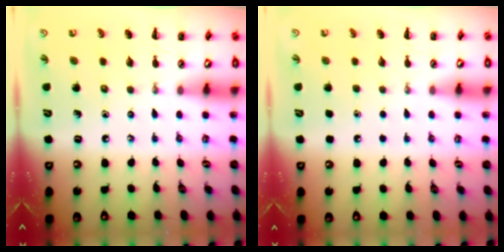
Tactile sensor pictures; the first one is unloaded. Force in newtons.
{"total": 1.7, "press": 1.7, "slide": 0.1}